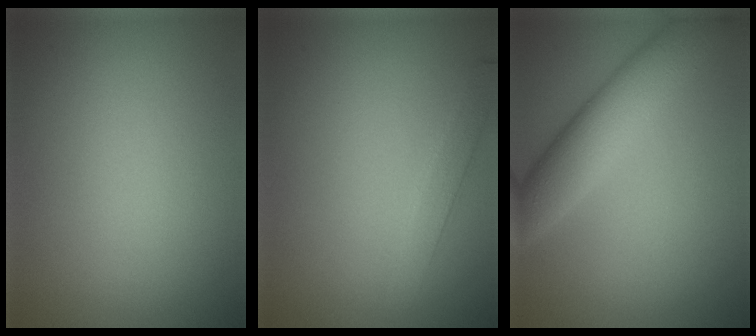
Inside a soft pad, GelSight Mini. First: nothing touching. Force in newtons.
{"total": 2.1, "press": 2.1, "slide": 0.1}
{"total": 5.8, "press": 5.8, "slide": 0.3}